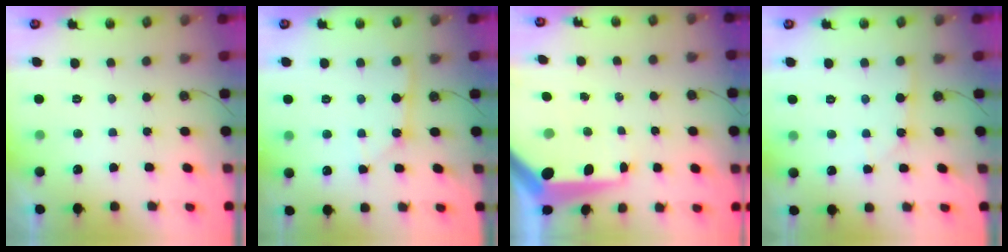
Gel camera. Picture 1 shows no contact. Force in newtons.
{"total": 2.9, "press": 2.9, "slide": 0.1}
{"total": 14.8, "press": 14.7, "slide": 1.6}
{"total": 3.0, "press": 3.0, "slide": 0.4}